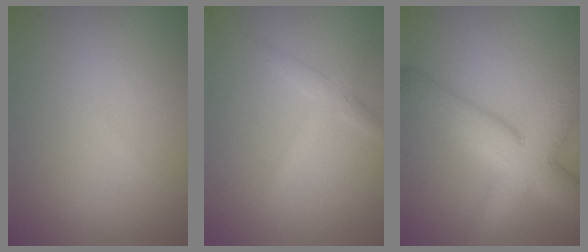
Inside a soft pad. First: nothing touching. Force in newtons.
{"total": 1.8, "press": 1.8, "slide": 0.0}
{"total": 7.6, "press": 7.6, "slide": 0.6}